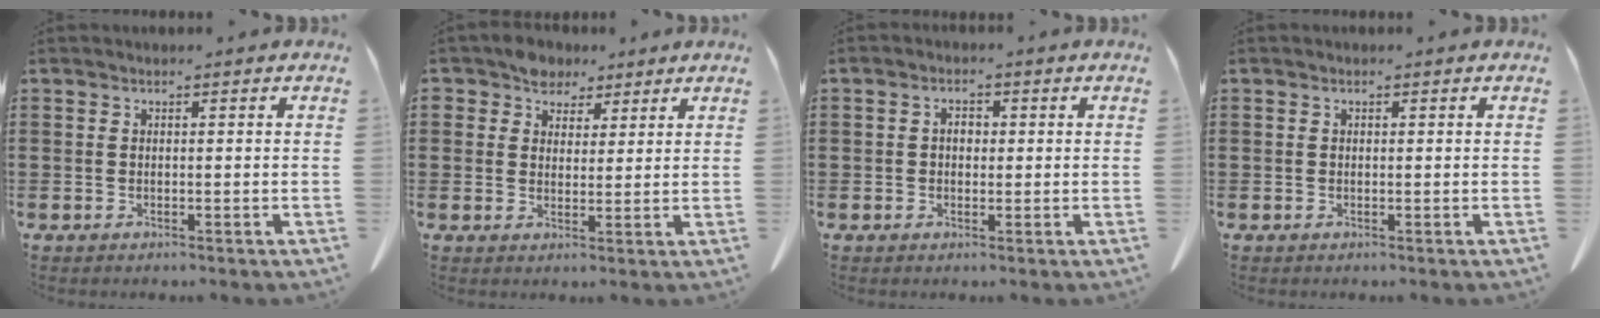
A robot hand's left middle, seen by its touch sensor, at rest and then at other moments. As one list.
[{"total": 4.4, "force": [3.4, 2.7, 0.6], "torque": [-0.030, 0.006, 0.067]}, {"total": 2.0, "force": [0.2, 1.3, 1.5], "torque": [-0.031, 0.007, 0.003]}, {"total": 0.0}]